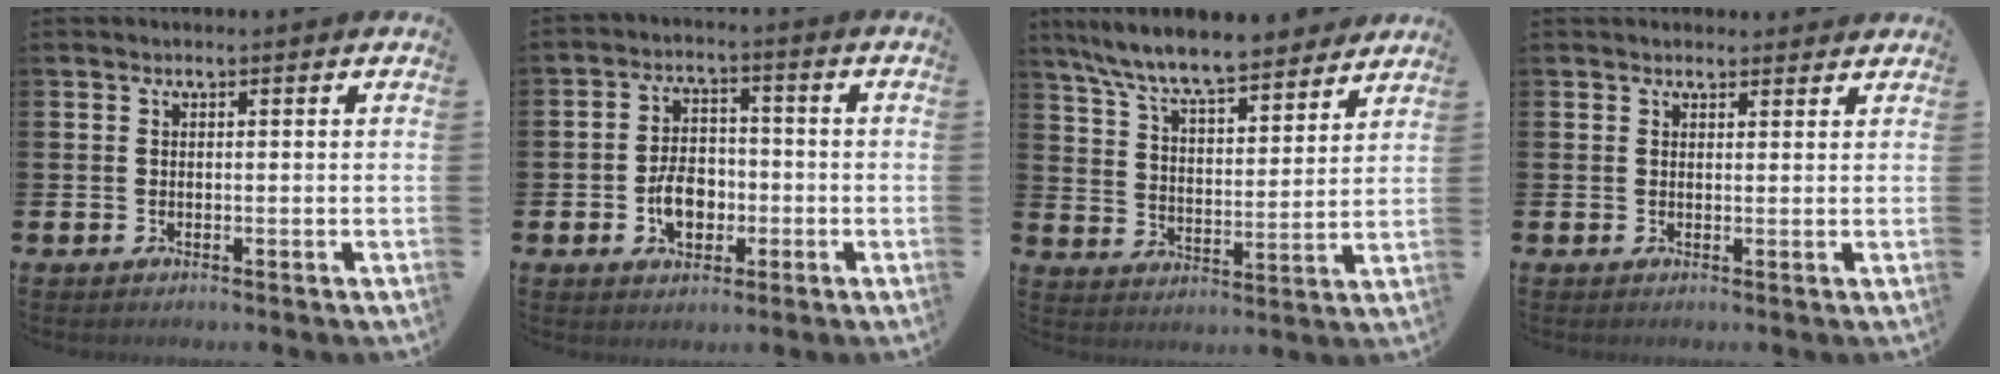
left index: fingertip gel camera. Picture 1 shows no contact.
{"total": 5.7, "force": [-1.6, 4.0, 3.8], "torque": [-0.047, 0.003, -0.034]}
{"total": 9.5, "force": [8.8, 1.4, 3.2], "torque": [-0.089, -0.059, 0.153]}
{"total": 1.6, "force": [1.5, 0.6, 0.0], "torque": [0.021, -0.006, 0.023]}